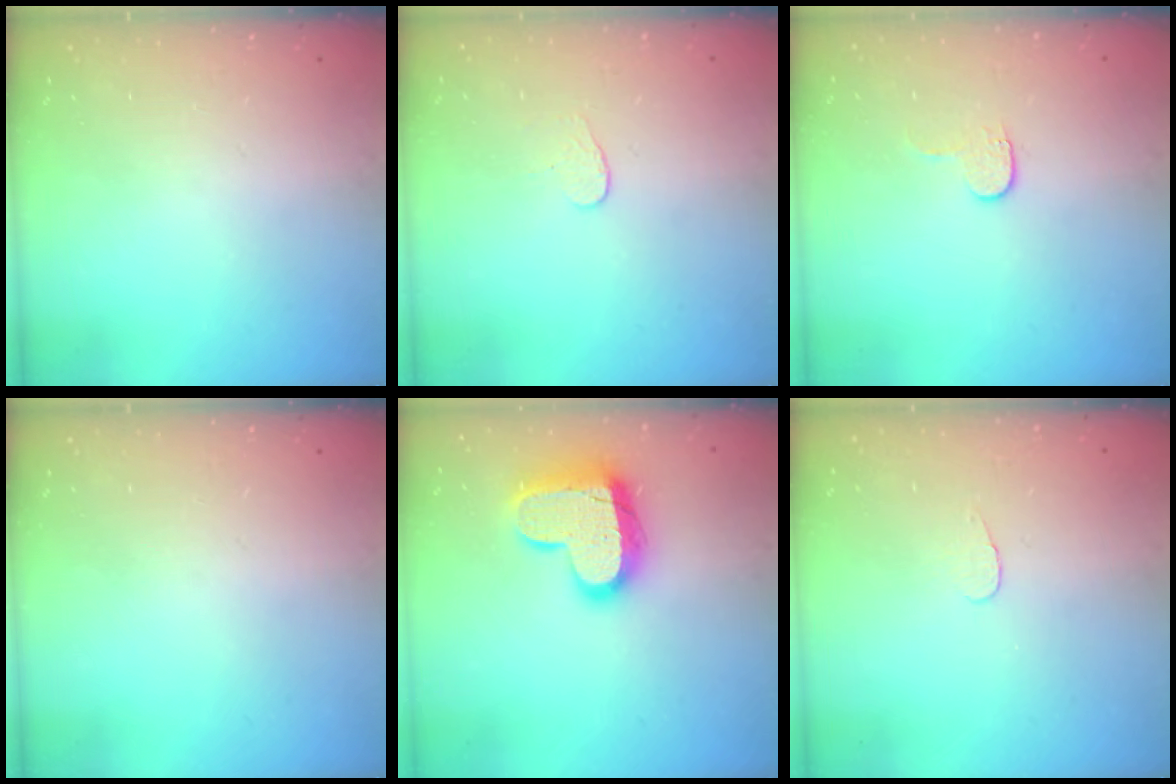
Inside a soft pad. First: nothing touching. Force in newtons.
{"total": 3.4, "press": 3.4, "slide": 0.3}
{"total": 3.4, "press": 3.4, "slide": 0.4}
{"total": 0.0}
{"total": 17.1, "press": 17.0, "slide": 1.2}
{"total": 3.4, "press": 3.4, "slide": 0.4}